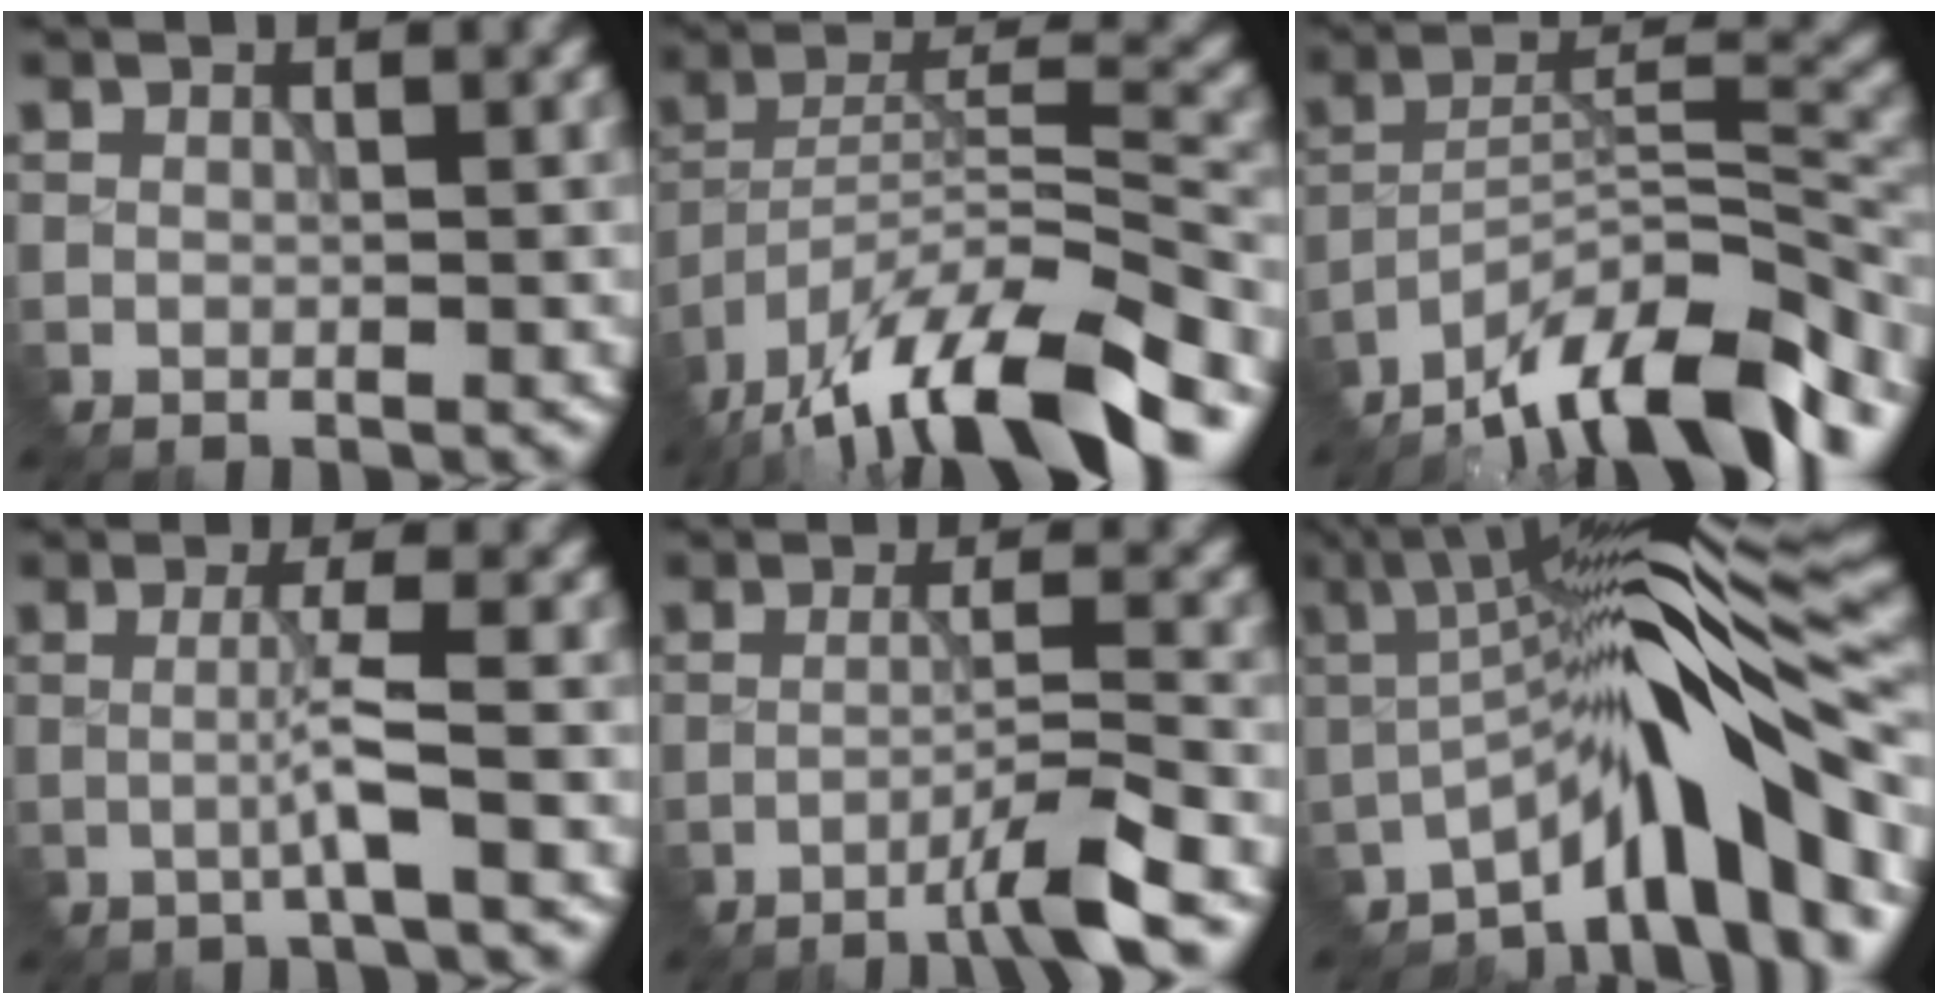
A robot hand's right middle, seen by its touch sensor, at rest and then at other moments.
{"total": 15.4, "force": [-12.0, 3.8, 8.9], "torque": [-0.175, 0.011, -0.199]}
{"total": 12.3, "force": [-9.8, 2.7, 7.0], "torque": [-0.119, 0.017, -0.175]}
{"total": 2.5, "force": [-0.6, 0.0, 2.5], "torque": [-0.052, -0.003, -0.015]}
{"total": 4.0, "force": [-2.5, -0.1, 3.1], "torque": [-0.046, 0.011, -0.060]}
{"total": 10.4, "force": [-4.4, 2.3, 9.1], "torque": [-0.117, 0.025, -0.083]}